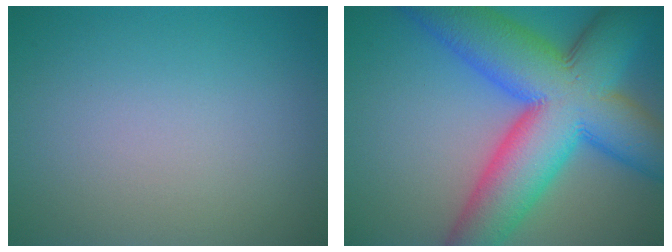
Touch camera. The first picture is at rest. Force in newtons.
{"total": 15.4, "press": 15.4, "slide": 0.6}